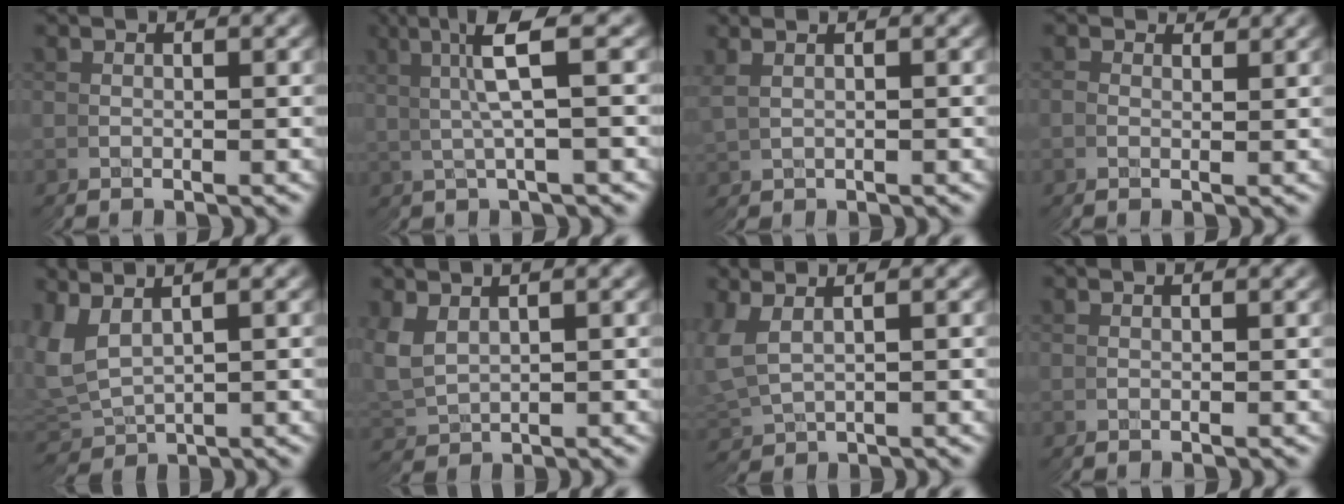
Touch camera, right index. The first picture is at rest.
{"total": 4.4, "force": [2.6, -1.0, 3.5], "torque": [-0.052, 0.036, 0.034]}
{"total": 1.0, "force": [0.8, -0.6, -0.4], "torque": [0.013, 0.008, 0.016]}
{"total": 0.7, "force": [0.2, 0.6, -0.2], "torque": [0.014, 0.000, 0.001]}
{"total": 5.4, "force": [0.2, 4.7, 2.6], "torque": [-0.092, -0.024, 0.024]}
{"total": 3.6, "force": [0.8, 3.3, 1.2], "torque": [-0.042, -0.016, 0.028]}
{"total": 3.0, "force": [0.8, 2.7, 1.0], "torque": [-0.046, -0.013, 0.032]}
{"total": 0.0}